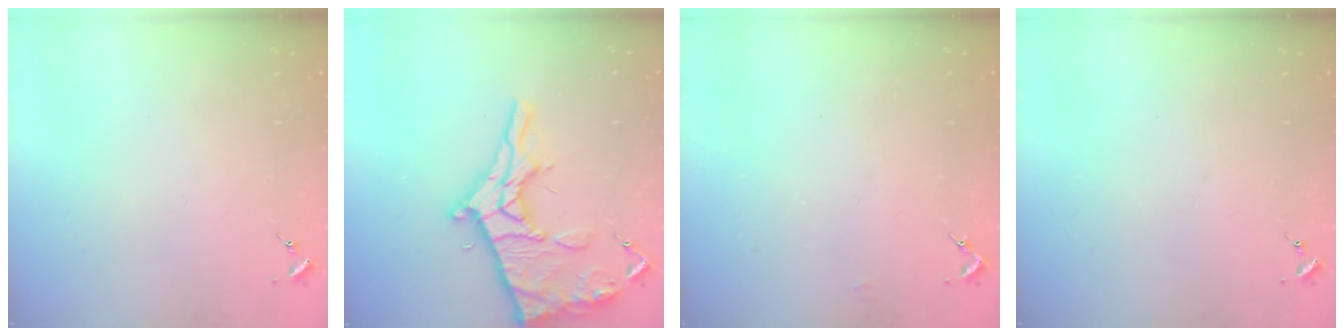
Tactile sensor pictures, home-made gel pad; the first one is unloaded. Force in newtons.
{"total": 21.2, "press": 21.2, "slide": 1.8}
{"total": 1.4, "press": 1.4, "slide": 0.1}
{"total": 0.0}